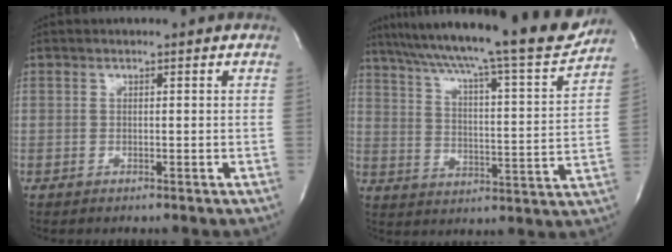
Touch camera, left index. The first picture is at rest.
{"total": 25.1, "force": [21.9, 1.2, 12.2], "torque": [-0.203, -0.028, 0.301]}